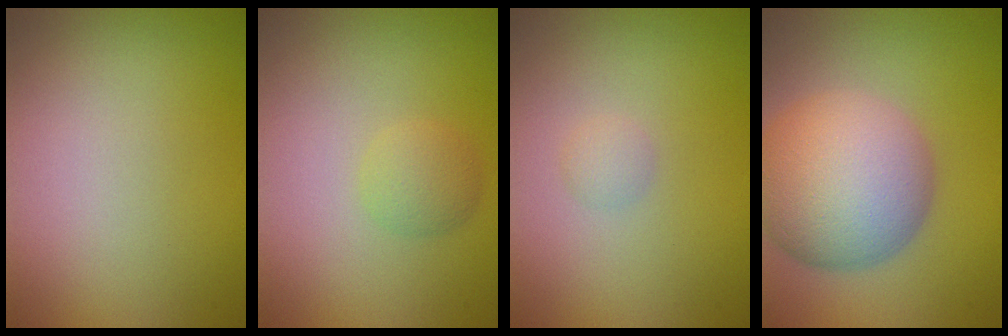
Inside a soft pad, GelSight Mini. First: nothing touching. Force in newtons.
{"total": 1.9, "press": 1.9, "slide": 0.0}
{"total": 0.9, "press": 0.8, "slide": 0.1}
{"total": 9.4, "press": 9.3, "slide": 0.2}